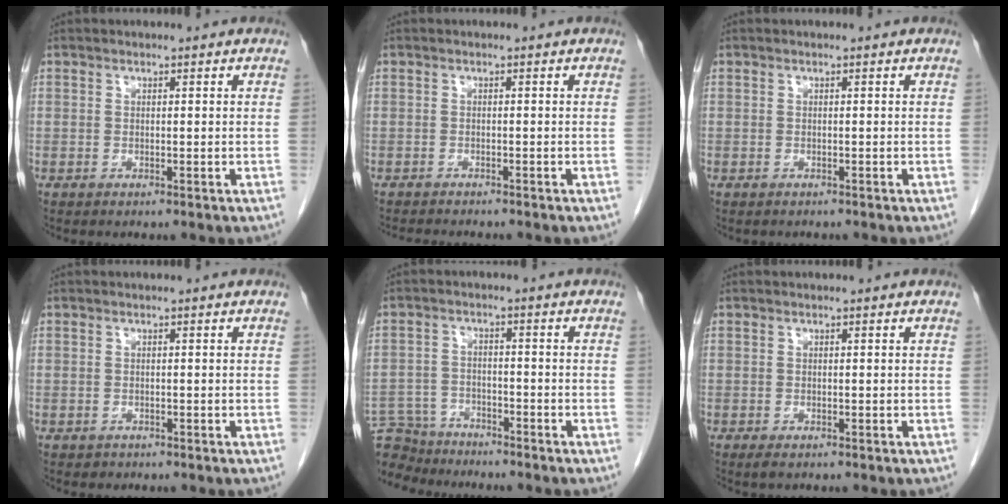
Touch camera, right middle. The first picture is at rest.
{"total": 4.0, "force": [-3.7, 0.5, 1.4], "torque": [-0.018, -0.010, -0.056]}
{"total": 0.6, "force": [-0.6, 0.3, 0.0], "torque": [-0.008, 0.000, -0.011]}
{"total": 0.7, "force": [-0.5, 0.5, 0.0], "torque": [-0.007, 0.002, -0.006]}
{"total": 9.0, "force": [-8.5, 2.9, 0.8], "torque": [-0.022, 0.005, -0.148]}
{"total": 1.1, "force": [-0.7, 0.4, 0.7], "torque": [-0.013, -0.002, -0.007]}